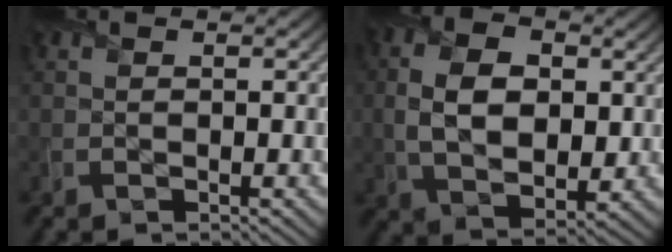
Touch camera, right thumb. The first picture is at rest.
{"total": 9.2, "force": [0.8, 5.8, 7.1], "torque": [-0.159, -0.004, 0.012]}